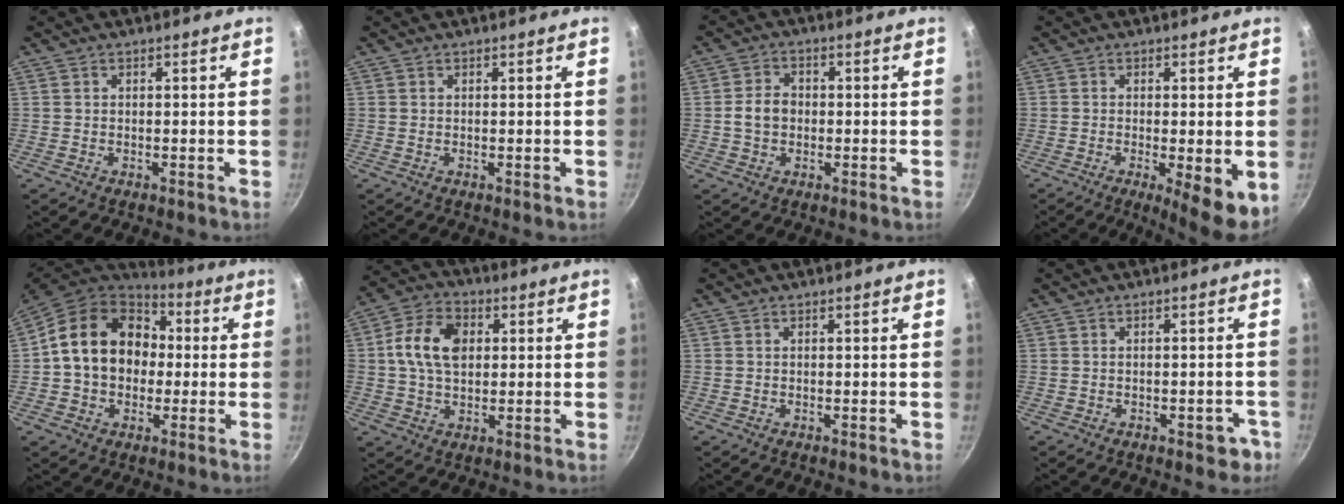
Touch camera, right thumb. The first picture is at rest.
{"total": 0.0}
{"total": 4.9, "force": [-0.4, 3.8, 3.0], "torque": [-0.040, 0.017, -0.013]}
{"total": 8.2, "force": [-1.9, 1.9, 7.7], "torque": [-0.105, -0.011, -0.022]}
{"total": 18.1, "force": [1.5, 14.5, 10.7], "torque": [-0.156, 0.038, 0.016]}
{"total": 11.1, "force": [1.7, 7.8, 7.7], "torque": [-0.124, 0.012, 0.018]}
{"total": 0.0}
{"total": 3.8, "force": [-1.9, 2.0, 2.6], "torque": [-0.011, 0.021, -0.012]}